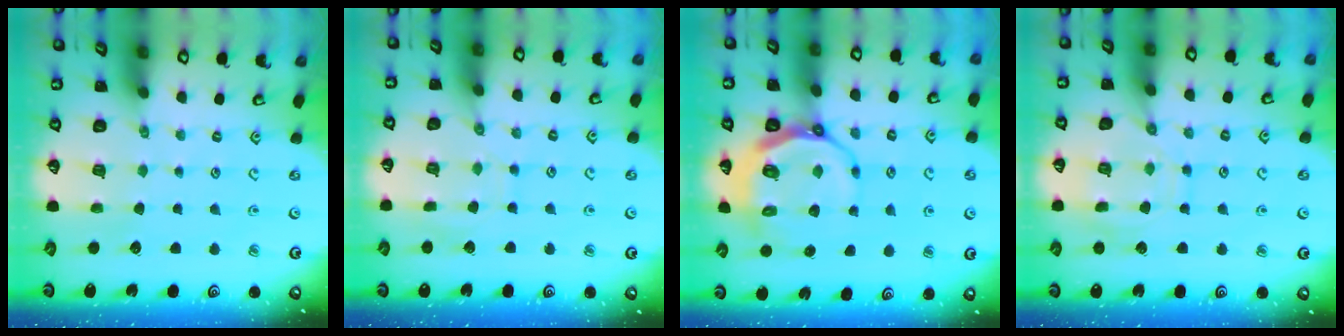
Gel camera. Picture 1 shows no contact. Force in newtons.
{"total": 6.3, "press": 6.3, "slide": 0.7}
{"total": 9.6, "press": 9.0, "slide": 3.3}
{"total": 11.6, "press": 11.6, "slide": 1.0}